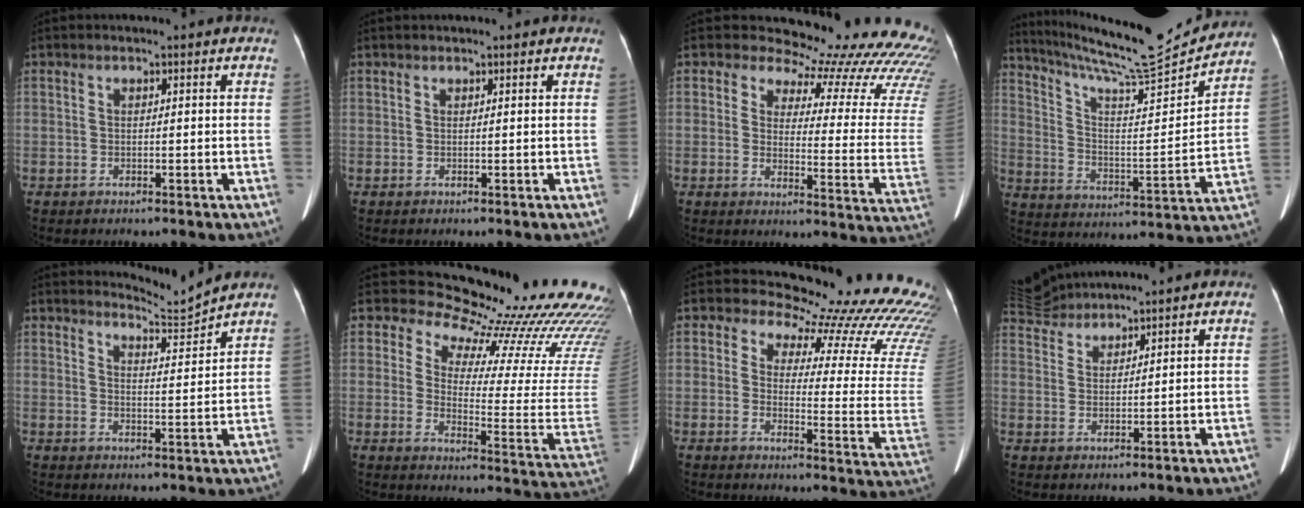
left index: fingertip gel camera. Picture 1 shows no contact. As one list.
[{"total": 2.4, "force": [2.2, 0.1, 1.0], "torque": [-0.013, 0.019, 0.026]}, {"total": 25.9, "force": [25.0, 5.3, 4.6], "torque": [-0.035, -0.172, 0.258]}, {"total": 19.0, "force": [17.9, -0.1, 6.3], "torque": [-0.120, -0.046, 0.275]}, {"total": 4.5, "force": [4.1, -1.7, -1.0], "torque": [0.006, -0.038, 0.075]}, {"total": 22.5, "force": [20.7, 3.2, 8.3], "torque": [-0.121, -0.138, 0.236]}, {"total": 26.5, "force": [25.5, 4.0, 5.9], "torque": [-0.060, -0.185, 0.272]}, {"total": 7.1, "force": [7.0, 0.5, 1.1], "torque": [-0.030, 0.019, 0.143]}]